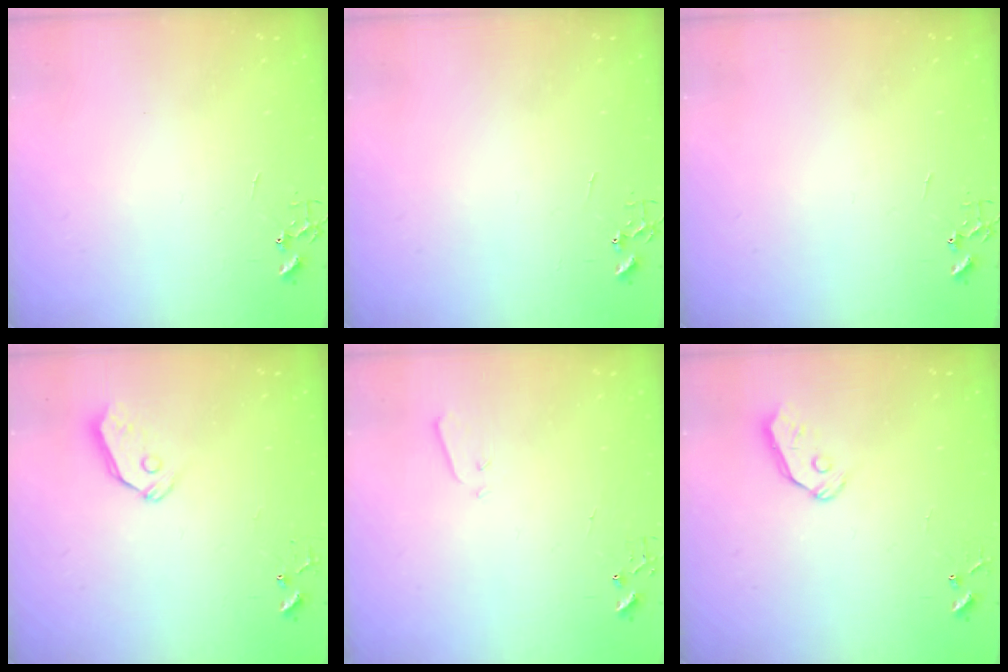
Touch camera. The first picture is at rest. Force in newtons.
{"total": 0.0}
{"total": 0.0}
{"total": 4.8, "press": 4.8, "slide": 0.4}
{"total": 3.3, "press": 3.2, "slide": 0.5}
{"total": 5.3, "press": 5.3, "slide": 0.4}